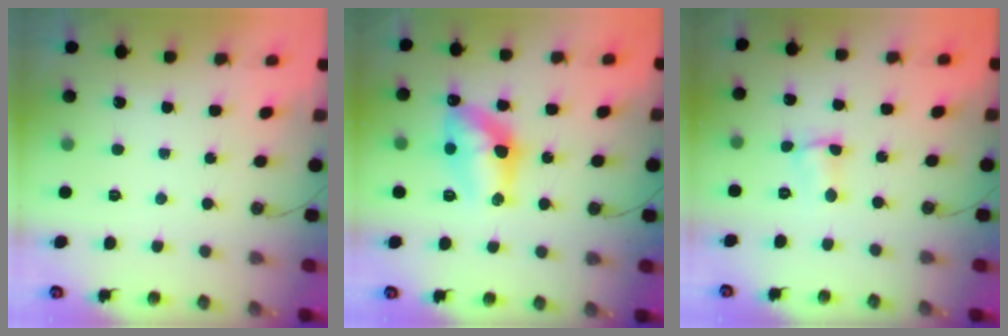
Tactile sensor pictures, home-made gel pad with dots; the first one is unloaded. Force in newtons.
{"total": 12.1, "press": 12.1, "slide": 0.5}
{"total": 1.6, "press": 1.5, "slide": 0.5}